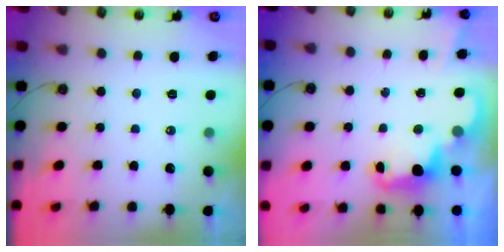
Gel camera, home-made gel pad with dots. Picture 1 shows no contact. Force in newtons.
{"total": 2.4, "press": 2.3, "slide": 0.5}